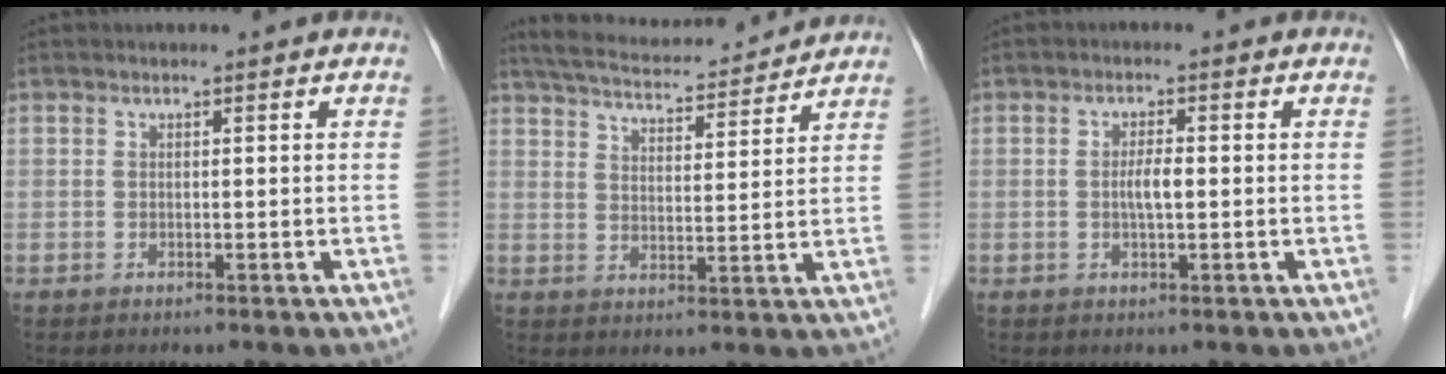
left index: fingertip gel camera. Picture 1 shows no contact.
{"total": 15.0, "force": [14.0, 2.0, 4.9], "torque": [-0.086, 0.027, 0.208]}
{"total": 2.5, "force": [-0.2, 0.5, 2.5], "torque": [-0.047, 0.000, -0.006]}